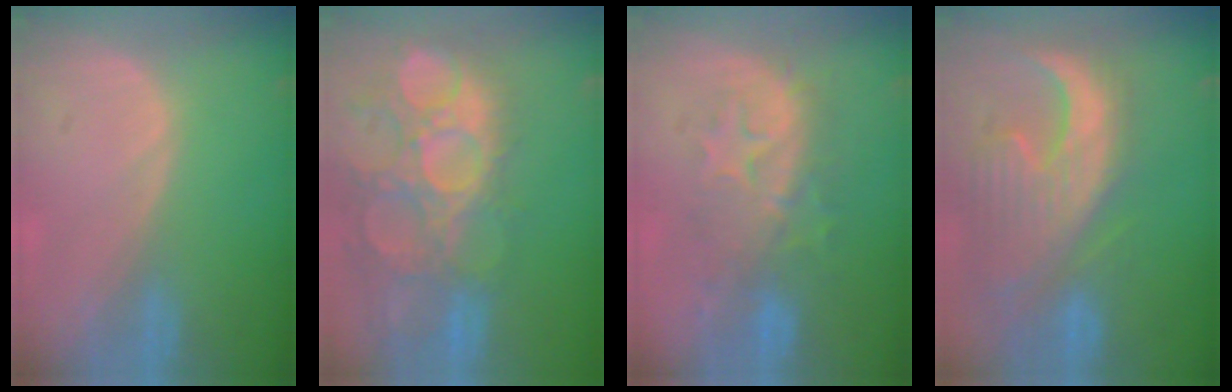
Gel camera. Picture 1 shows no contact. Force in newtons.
{"total": 15.1, "press": 12.7, "slide": 8.3}
{"total": 8.7, "press": 8.5, "slide": 1.6}
{"total": 13.6, "press": 11.5, "slide": 7.2}